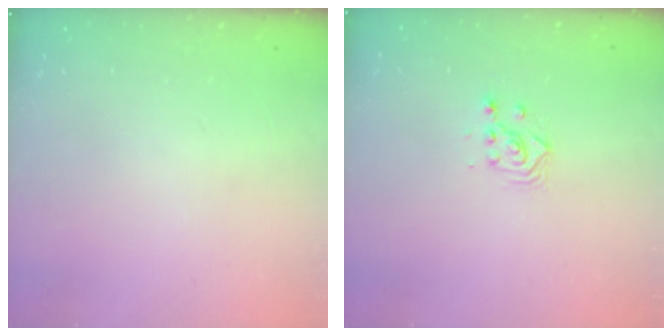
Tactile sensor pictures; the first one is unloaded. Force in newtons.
{"total": 3.0, "press": 3.0, "slide": 0.1}